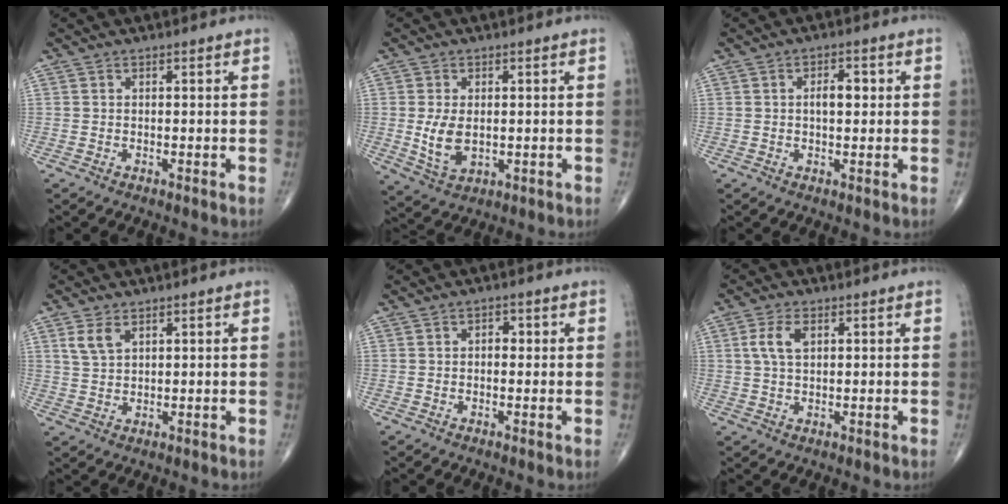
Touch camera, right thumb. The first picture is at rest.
{"total": 6.6, "force": [-0.1, 4.0, 5.2], "torque": [-0.095, -0.012, 0.008]}
{"total": 3.9, "force": [0.5, 2.0, 3.3], "torque": [-0.047, 0.004, 0.006]}
{"total": 3.9, "force": [2.0, 2.2, 2.5], "torque": [-0.046, -0.004, 0.047]}
{"total": 1.8, "force": [0.3, 1.2, 1.3], "torque": [-0.009, 0.005, 0.000]}
{"total": 4.7, "force": [1.4, 2.5, 3.8], "torque": [-0.082, 0.004, 0.027]}